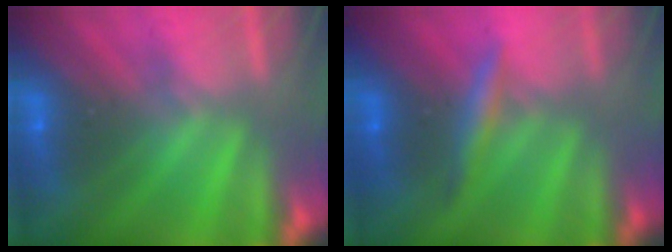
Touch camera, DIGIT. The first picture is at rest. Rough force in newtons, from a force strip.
{"total": 3.2}